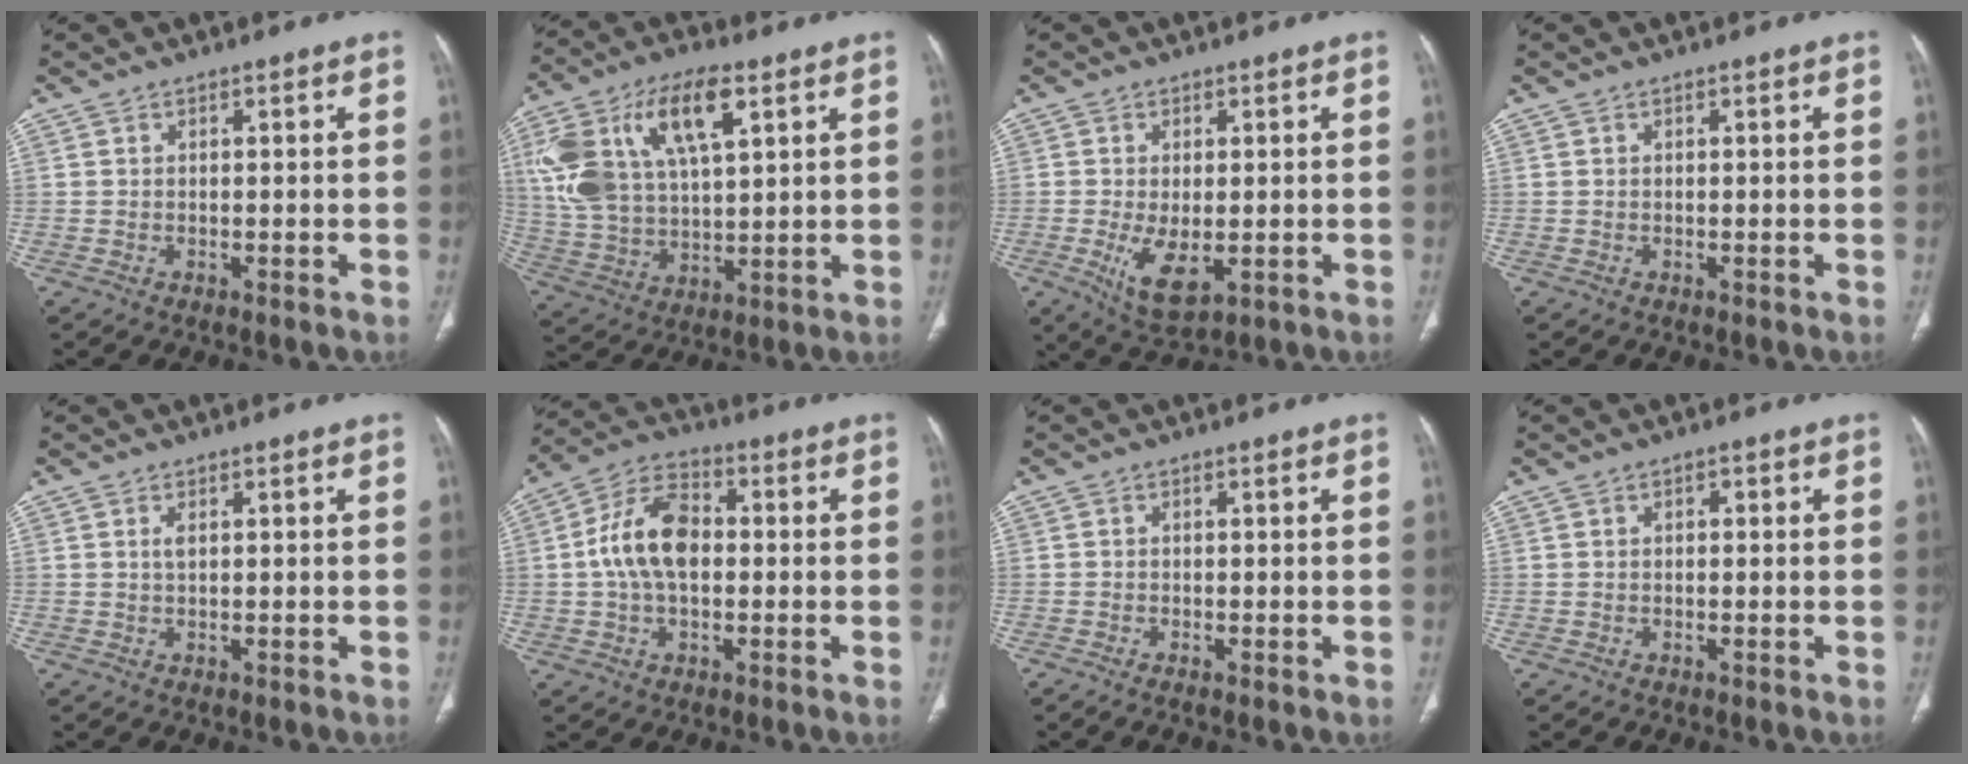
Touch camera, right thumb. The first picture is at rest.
{"total": 20.5, "force": [7.6, 10.0, 16.2], "torque": [-0.313, 0.002, 0.143]}
{"total": 7.4, "force": [-1.5, 3.5, 6.3], "torque": [-0.114, -0.018, -0.014]}
{"total": 0.0}
{"total": 1.0, "force": [0.3, 0.4, 0.9], "torque": [-0.020, 0.002, 0.007]}
{"total": 12.1, "force": [0.3, 7.5, 9.5], "torque": [-0.177, 0.027, -0.002]}
{"total": 1.0, "force": [-0.5, 0.2, 0.8], "torque": [-0.019, -0.002, -0.013]}
{"total": 1.0, "force": [0.3, 0.6, 0.8], "torque": [-0.011, 0.004, 0.003]}